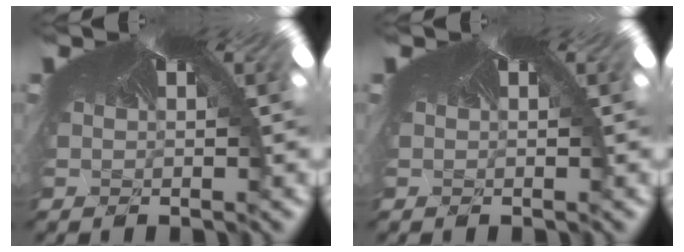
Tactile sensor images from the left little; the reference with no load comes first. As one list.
[{"total": 0.0}]